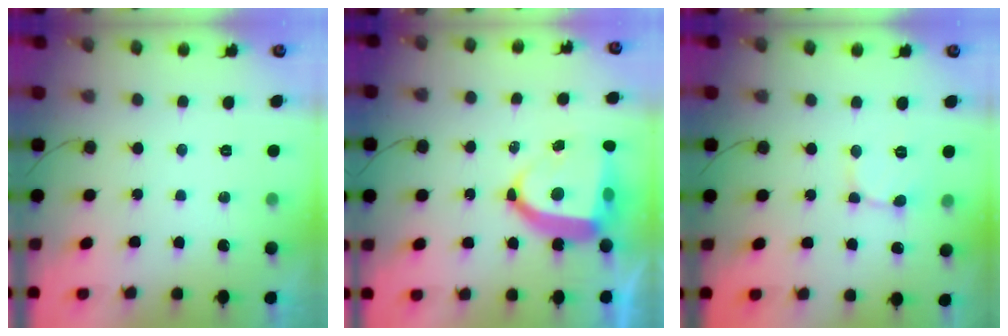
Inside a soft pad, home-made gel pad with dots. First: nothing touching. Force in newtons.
{"total": 11.8, "press": 11.7, "slide": 1.5}
{"total": 2.9, "press": 2.9, "slide": 0.2}